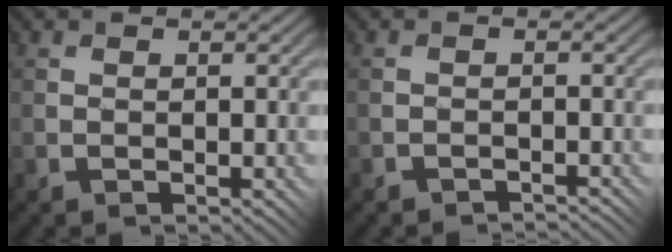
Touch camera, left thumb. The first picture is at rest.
{"total": 1.4, "force": [-1.0, -0.5, -0.8], "torque": [0.018, 0.011, -0.024]}